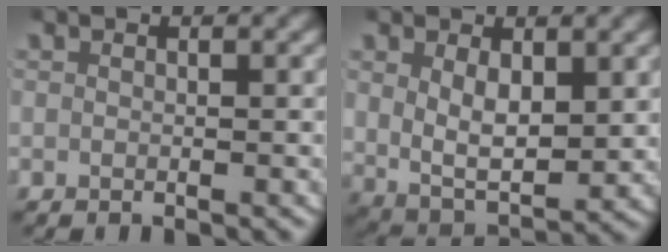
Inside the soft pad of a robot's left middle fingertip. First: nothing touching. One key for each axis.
{"total": 5.2, "fx": 1.0, "fy": 3.2, "fz": 4.0, "tx": -0.075, "ty": -0.022, "tz": 0.025}